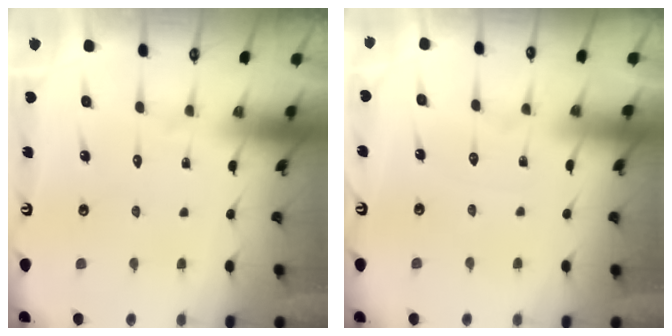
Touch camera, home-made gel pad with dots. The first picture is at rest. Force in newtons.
{"total": 2.0, "press": 2.0, "slide": 0.3}